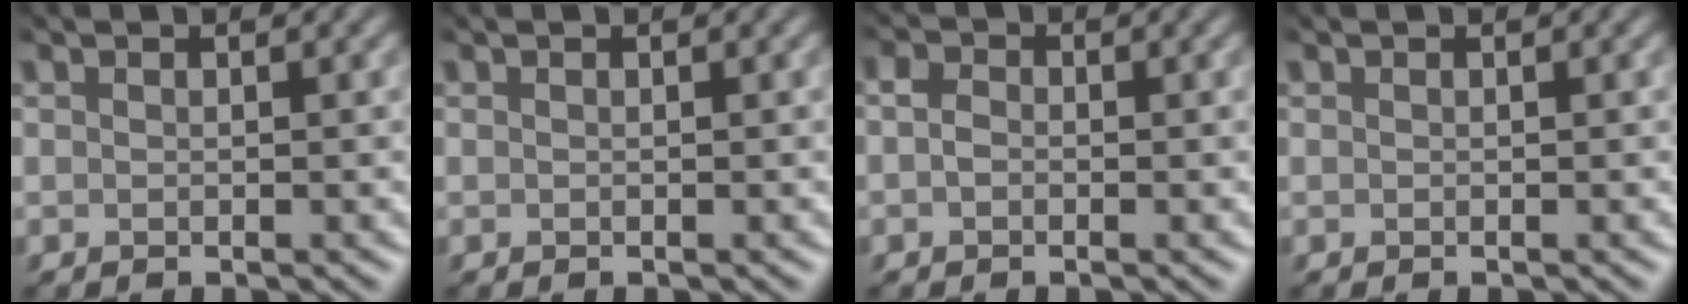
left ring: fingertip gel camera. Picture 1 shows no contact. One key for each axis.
{"total": 0.0}
{"total": 1.2, "fx": -1.1, "fy": 0.5, "fz": -0.3, "tx": -0.005, "ty": 0.006, "tz": -0.017}
{"total": 0.0}